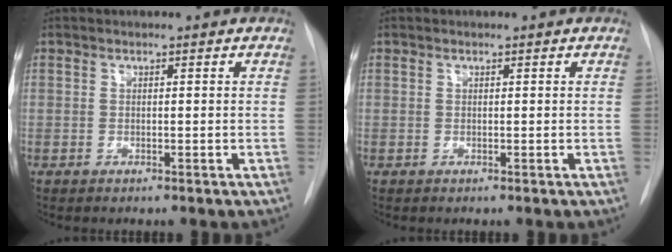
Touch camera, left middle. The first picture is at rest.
{"total": 0.0}